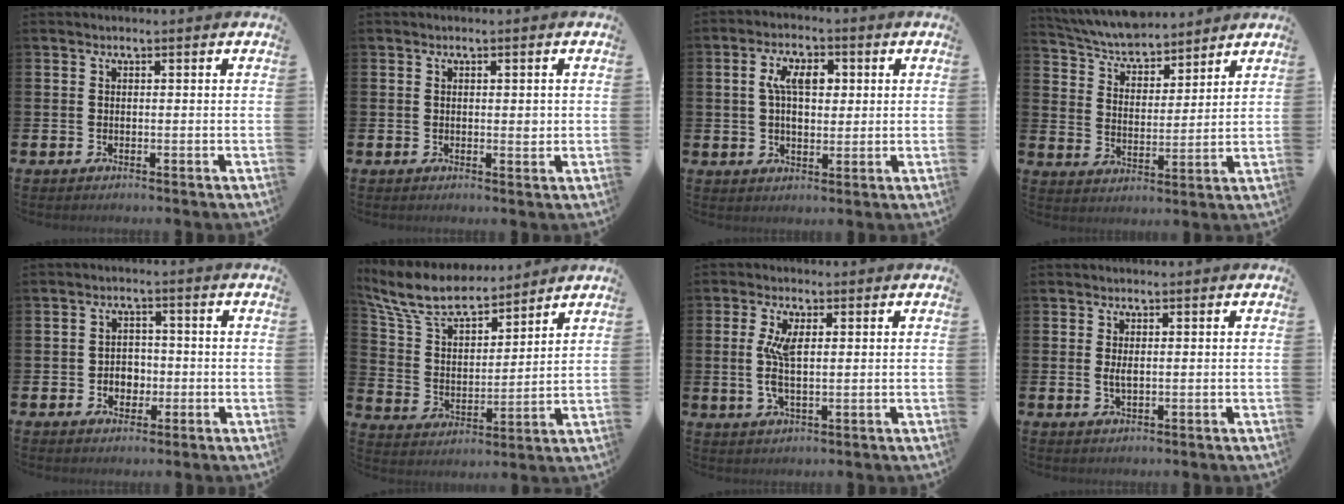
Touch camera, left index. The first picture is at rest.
{"total": 0.9, "force": [0.0, 0.6, 0.7], "torque": [-0.002, 0.000, -0.004]}
{"total": 5.4, "force": [1.5, 3.0, 4.2], "torque": [-0.071, 0.006, 0.019]}
{"total": 6.0, "force": [5.7, 1.3, 1.0], "torque": [-0.049, -0.040, 0.100]}
{"total": 2.8, "force": [-0.6, 2.4, 1.3], "torque": [-0.019, 0.001, -0.018]}
{"total": 9.2, "force": [8.1, 2.9, 3.1], "torque": [-0.102, -0.049, 0.147]}
{"total": 4.6, "force": [0.9, 1.7, 4.2], "torque": [-0.089, 0.002, 0.011]}
{"total": 1.5, "force": [0.3, 0.5, 1.3], "torque": [-0.020, 0.000, 0.004]}